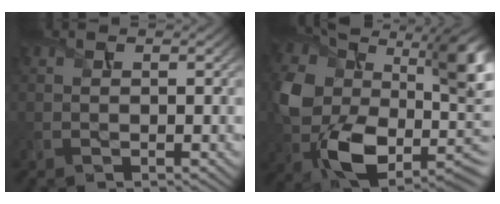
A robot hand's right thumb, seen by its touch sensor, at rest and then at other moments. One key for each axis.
{"total": 15.4, "fx": 0.2, "fy": 10.1, "fz": 11.7, "tx": -0.224, "ty": -0.042, "tz": 0.006}